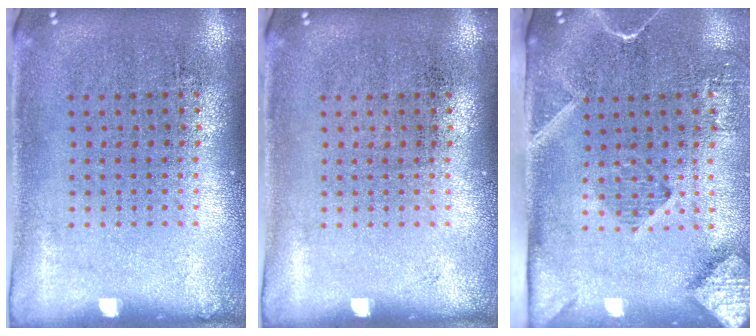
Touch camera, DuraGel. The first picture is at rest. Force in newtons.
{"total": 0.0}
{"total": 2.9, "press": 2.1, "slide": 2.0}